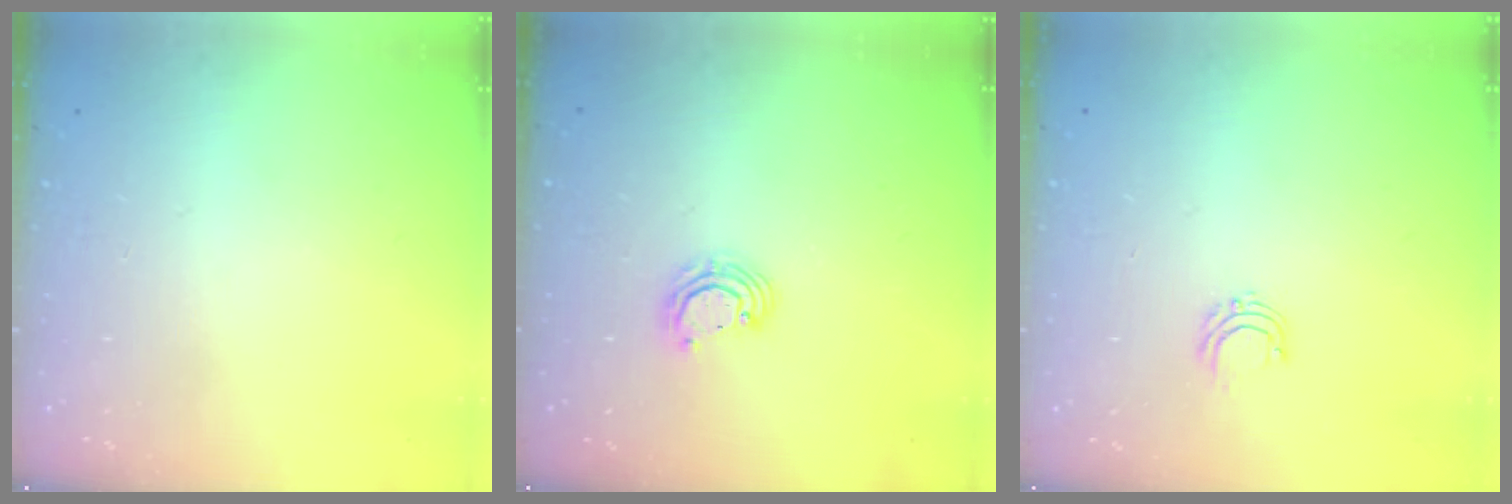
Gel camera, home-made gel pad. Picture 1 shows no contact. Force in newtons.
{"total": 4.6, "press": 4.6, "slide": 0.2}
{"total": 4.8, "press": 4.8, "slide": 0.3}